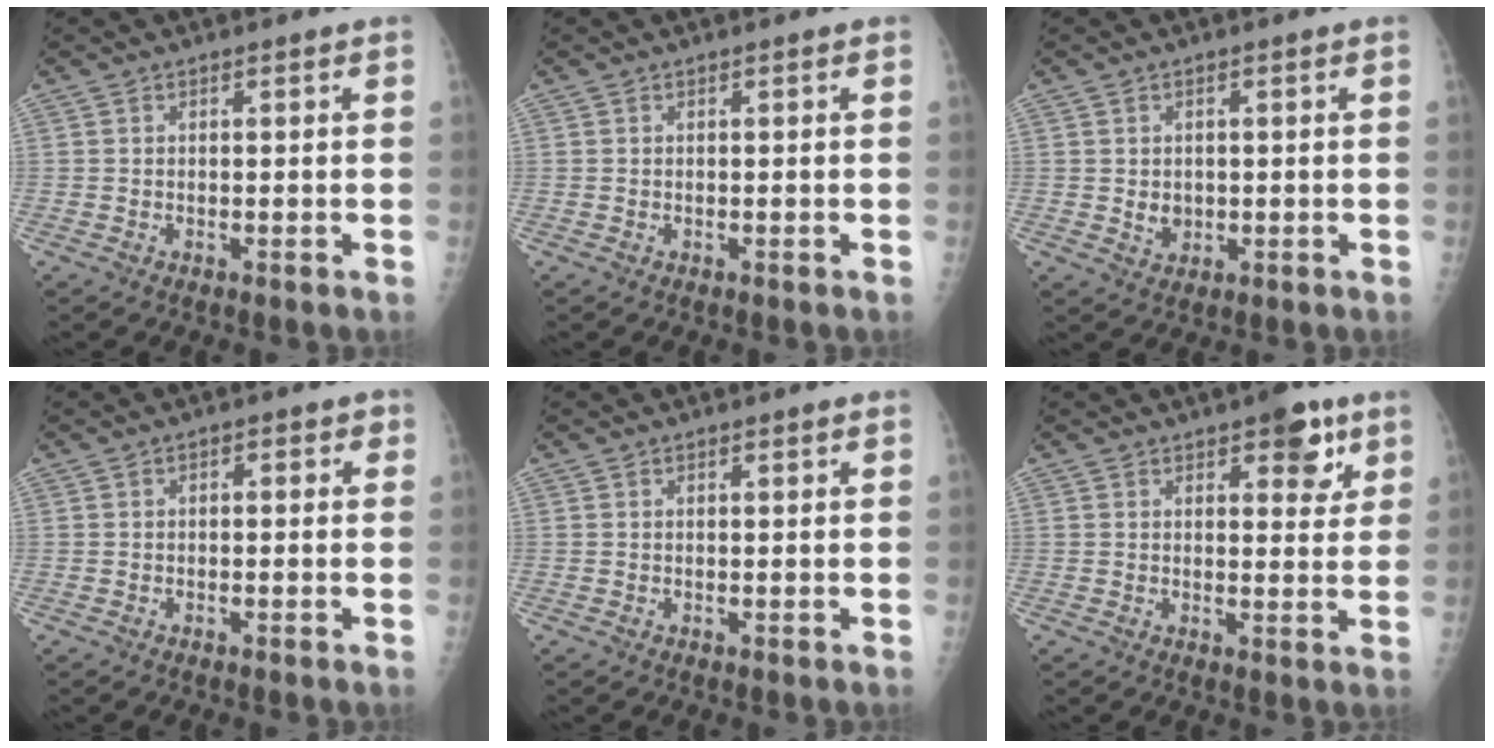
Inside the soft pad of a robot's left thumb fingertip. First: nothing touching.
{"total": 0.0}
{"total": 2.8, "force": [0.0, 2.3, 1.5], "torque": [-0.015, -0.002, 0.010]}
{"total": 2.0, "force": [0.5, 1.3, 1.5], "torque": [-0.003, 0.006, -0.002]}
{"total": 0.7, "force": [0.3, 0.2, 0.6], "torque": [-0.009, 0.001, 0.006]}
{"total": 7.0, "force": [3.8, 3.2, 4.9], "torque": [-0.034, -0.016, 0.045]}